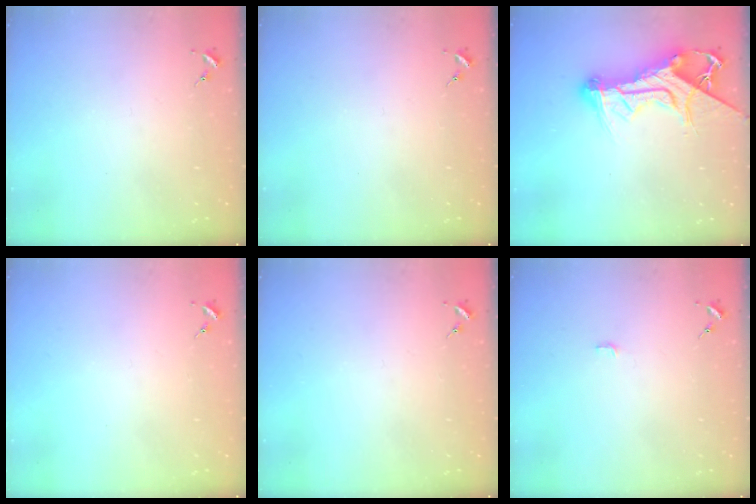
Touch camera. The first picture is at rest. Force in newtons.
{"total": 0.0}
{"total": 16.3, "press": 16.3, "slide": 1.3}
{"total": 0.0}
{"total": 0.0}
{"total": 3.2, "press": 3.2, "slide": 0.1}